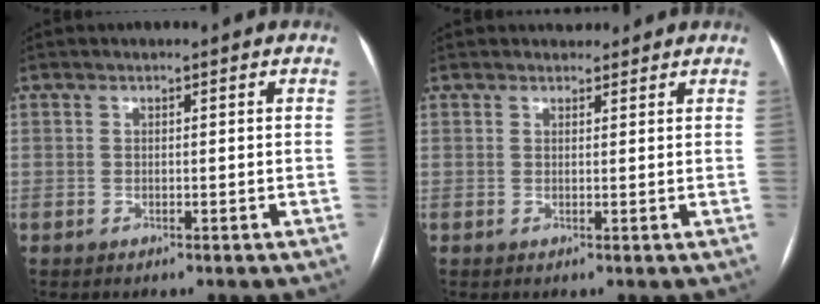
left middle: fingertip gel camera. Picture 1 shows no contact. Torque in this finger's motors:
{"motor_torque": [0.02, -0.05, 0.02, -0.01]}